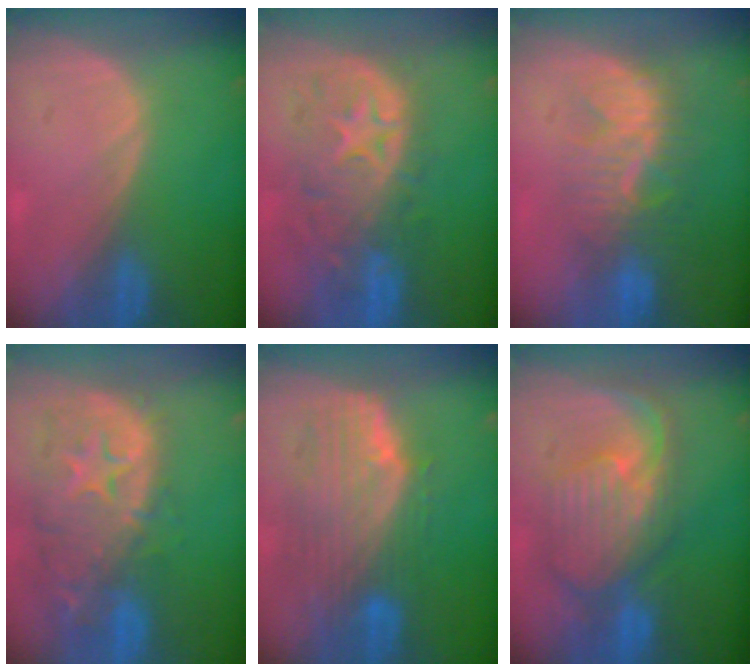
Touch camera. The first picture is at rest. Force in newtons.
{"total": 11.0, "press": 9.8, "slide": 5.1}
{"total": 8.1, "press": 7.8, "slide": 2.2}
{"total": 14.0, "press": 11.3, "slide": 8.3}
{"total": 10.0, "press": 8.8, "slide": 4.7}
{"total": 10.5, "press": 9.4, "slide": 4.7}